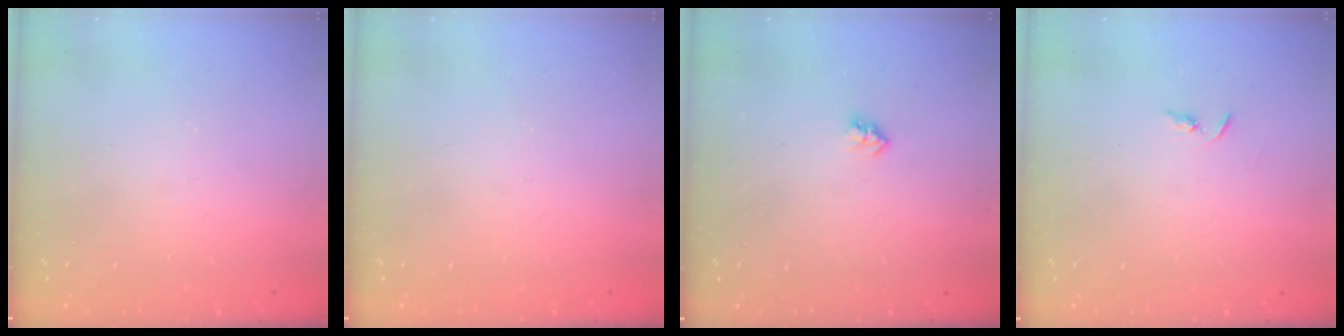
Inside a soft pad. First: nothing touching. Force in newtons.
{"total": 0.0}
{"total": 2.6, "press": 2.6, "slide": 0.4}
{"total": 2.2, "press": 2.2, "slide": 0.2}